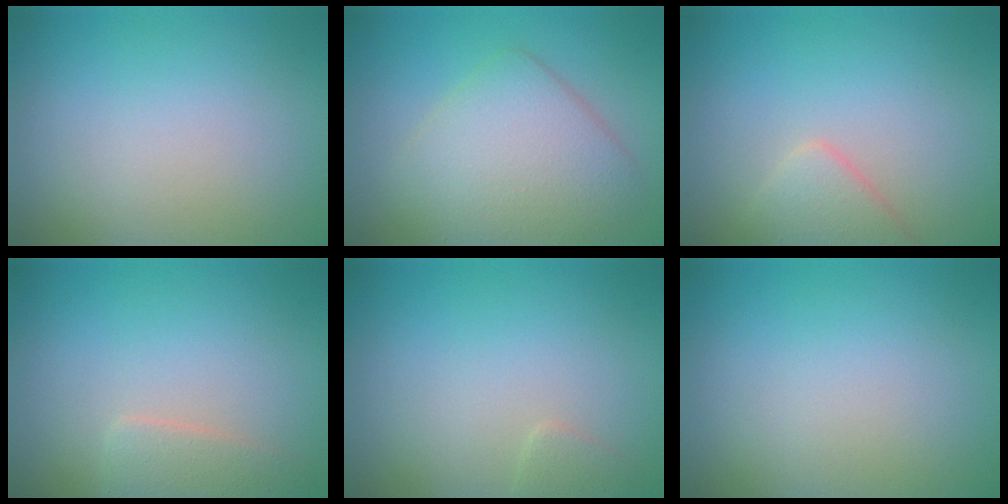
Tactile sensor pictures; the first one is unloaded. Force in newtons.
{"total": 6.2, "press": 6.1, "slide": 0.5}
{"total": 2.4, "press": 2.4, "slide": 0.1}
{"total": 2.2, "press": 2.2, "slide": 0.1}
{"total": 0.9, "press": 0.9, "slide": 0.1}
{"total": 0.0}